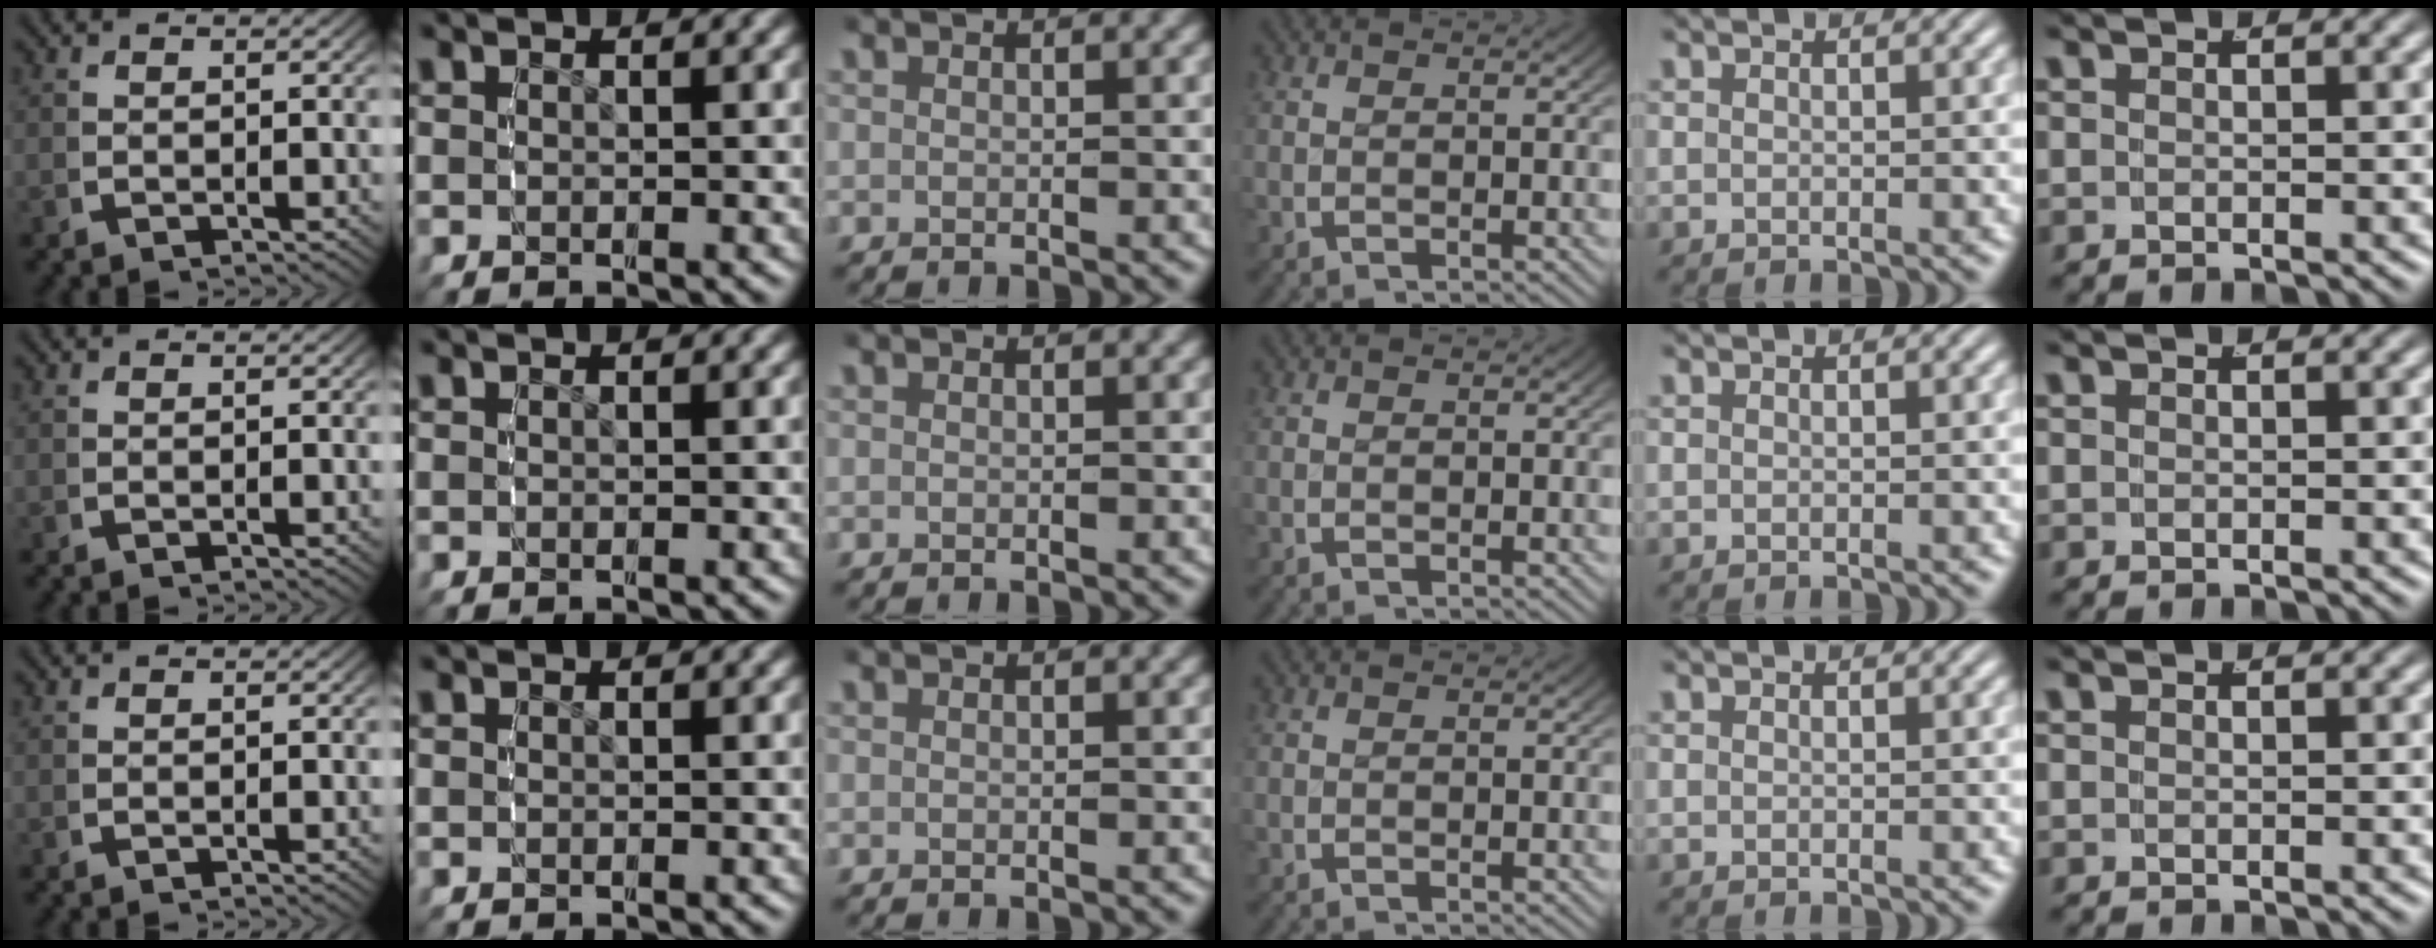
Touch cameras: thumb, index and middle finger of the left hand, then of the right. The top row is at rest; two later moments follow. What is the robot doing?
{"motion": "grasp_and_lifting", "object": "ethernet cable"}